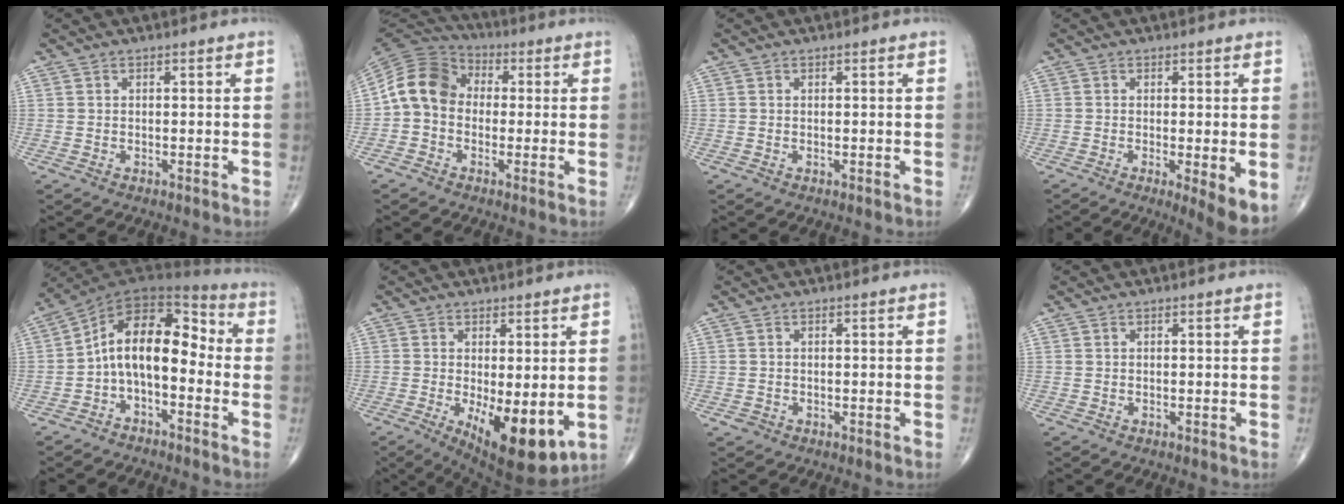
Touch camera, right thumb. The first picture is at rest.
{"total": 10.7, "force": [-0.3, 8.6, 6.3], "torque": [-0.108, 0.033, -0.023]}
{"total": 0.0}
{"total": 5.8, "force": [-1.1, 1.3, 5.6], "torque": [-0.086, -0.019, -0.019]}
{"total": 12.8, "force": [-2.1, 7.3, 10.3], "torque": [-0.143, 0.071, -0.050]}
{"total": 12.3, "force": [-2.6, 4.7, 11.0], "torque": [-0.155, -0.028, -0.022]}
{"total": 0.9, "force": [-0.4, 0.8, 0.1], "torque": [0.000, 0.004, -0.006]}
{"total": 0.0}